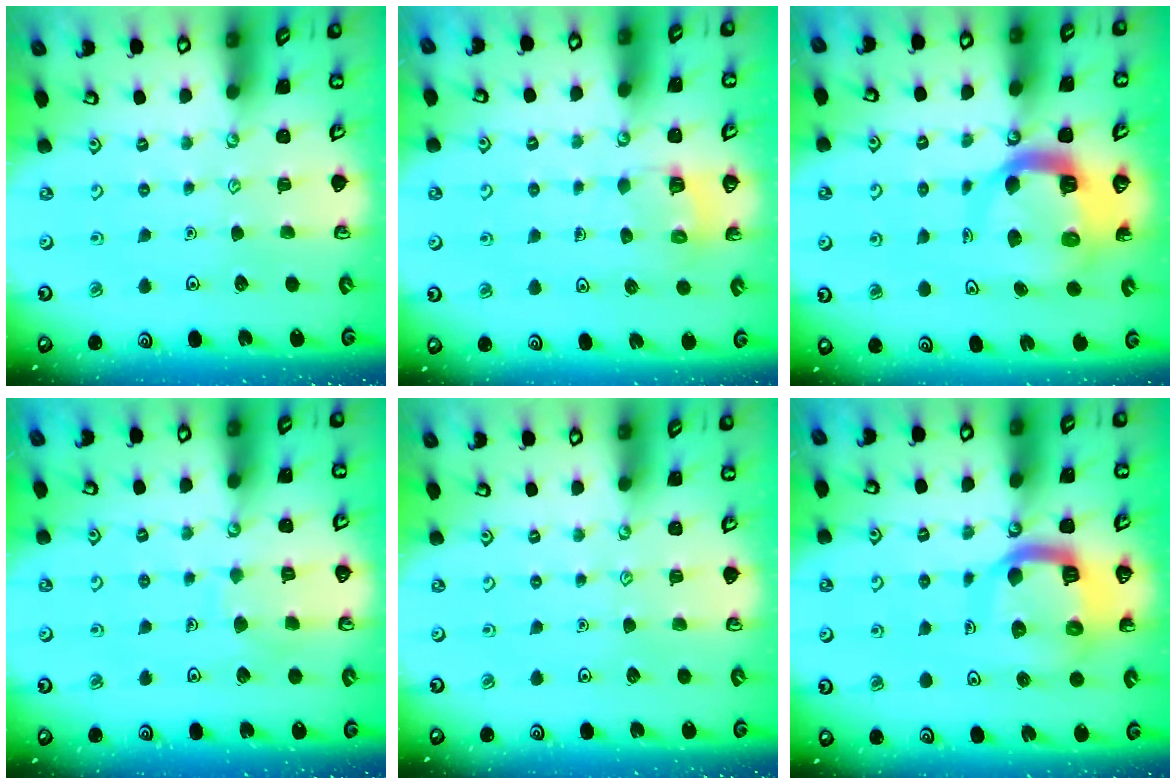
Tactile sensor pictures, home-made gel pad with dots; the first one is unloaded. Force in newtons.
{"total": 4.6, "press": 4.6, "slide": 0.2}
{"total": 10.3, "press": 10.2, "slide": 1.4}
{"total": 5.8, "press": 5.8, "slide": 0.6}
{"total": 0.0}
{"total": 14.0, "press": 13.9, "slide": 1.6}